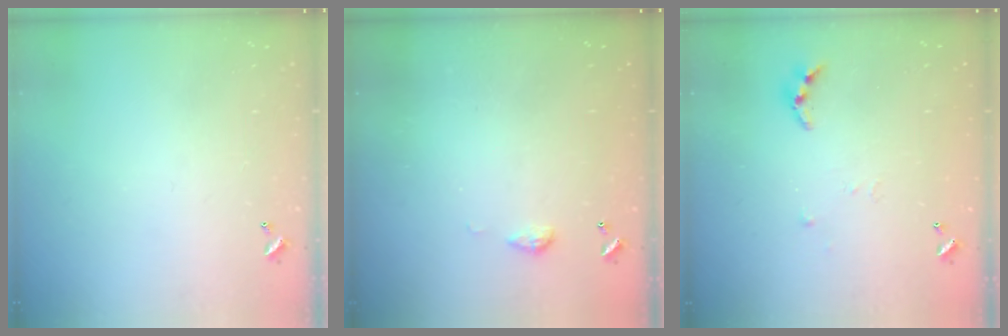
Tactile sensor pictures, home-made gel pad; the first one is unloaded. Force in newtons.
{"total": 3.3, "press": 3.2, "slide": 0.5}
{"total": 3.3, "press": 3.3, "slide": 0.4}